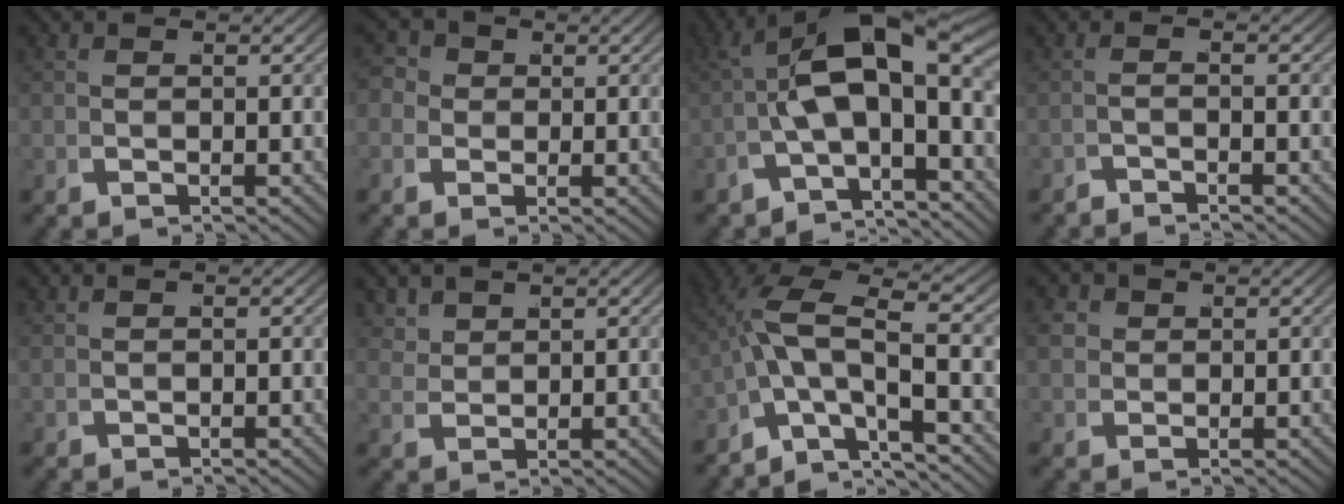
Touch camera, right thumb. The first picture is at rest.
{"total": 5.6, "force": [0.5, 4.8, 2.8], "torque": [-0.057, -0.001, 0.003]}
{"total": 10.0, "force": [-0.3, 5.4, 8.4], "torque": [-0.140, -0.001, -0.010]}
{"total": 1.9, "force": [-1.5, -1.0, -0.4], "torque": [0.024, 0.007, -0.034]}
{"total": 0.0}
{"total": 2.0, "force": [1.7, 0.5, 0.8], "torque": [-0.013, 0.000, 0.043]}
{"total": 6.4, "force": [-1.8, 3.1, 5.3], "torque": [-0.115, -0.021, -0.026]}
{"total": 4.1, "force": [1.2, 3.4, 2.0], "torque": [-0.048, -0.007, 0.026]}